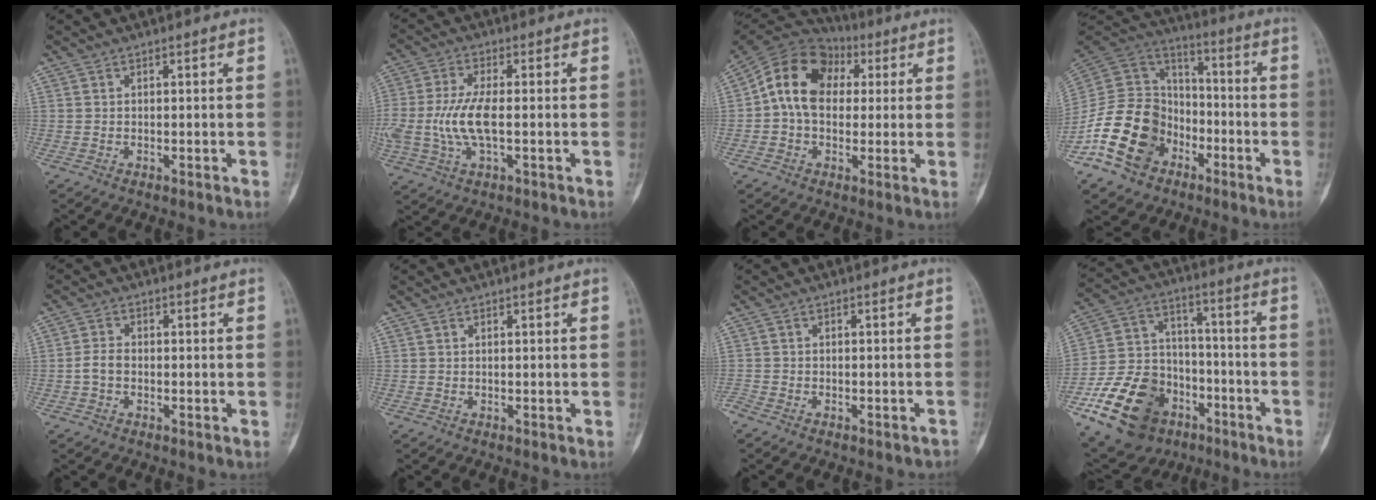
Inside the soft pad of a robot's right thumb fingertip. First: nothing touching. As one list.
[{"total": 9.3, "force": [-0.9, 3.7, 8.4], "torque": [-0.201, 0.004, -0.017]}, {"total": 14.5, "force": [2.2, 10.8, 9.4], "torque": [-0.147, 0.034, 0.028]}, {"total": 17.6, "force": [-8.4, 13.2, 8.0], "torque": [-0.125, 0.076, -0.157]}, {"total": 2.8, "force": [-0.7, 1.8, 1.9], "torque": [-0.038, 0.010, -0.019]}, {"total": 0.0}, {"total": 4.4, "force": [-3.8, 1.8, 1.3], "torque": [-0.017, 0.020, -0.050]}, {"total": 21.9, "force": [-10.7, 15.7, 10.9], "torque": [-0.191, 0.081, -0.176]}]